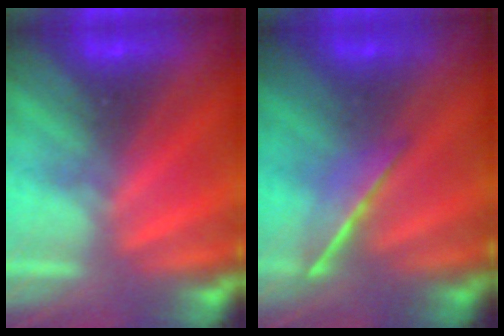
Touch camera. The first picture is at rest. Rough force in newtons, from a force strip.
{"total": 1.5}